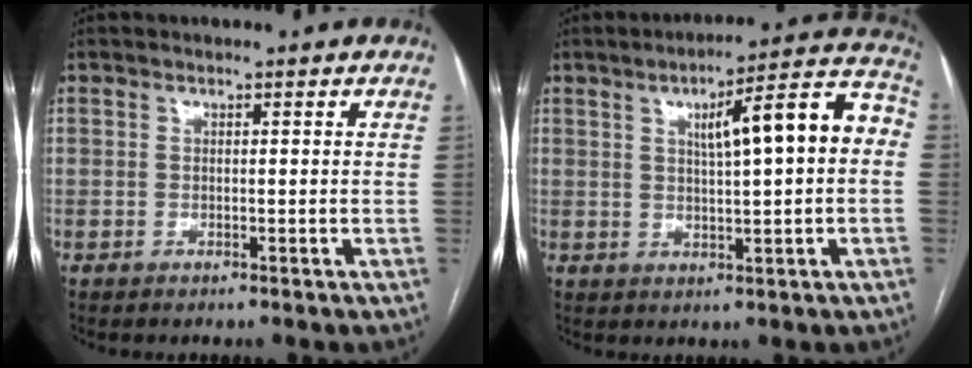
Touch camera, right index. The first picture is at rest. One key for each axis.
{"total": 12.5, "fx": 1.8, "fy": 1.7, "fz": 12.2, "tx": -0.166, "ty": 0.037, "tz": 0.023}